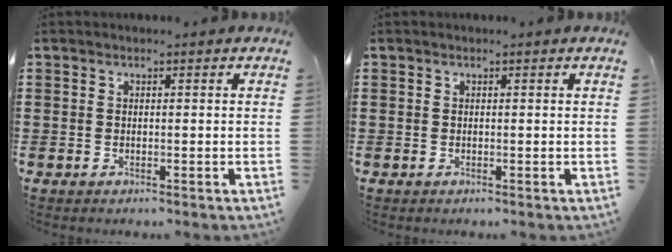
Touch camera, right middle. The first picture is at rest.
{"total": 0.0}